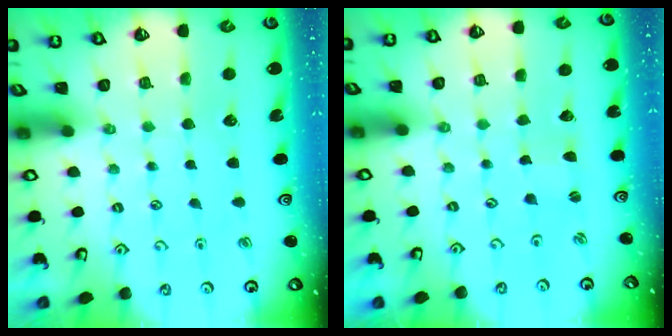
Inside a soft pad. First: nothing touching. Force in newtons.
{"total": 0.0}